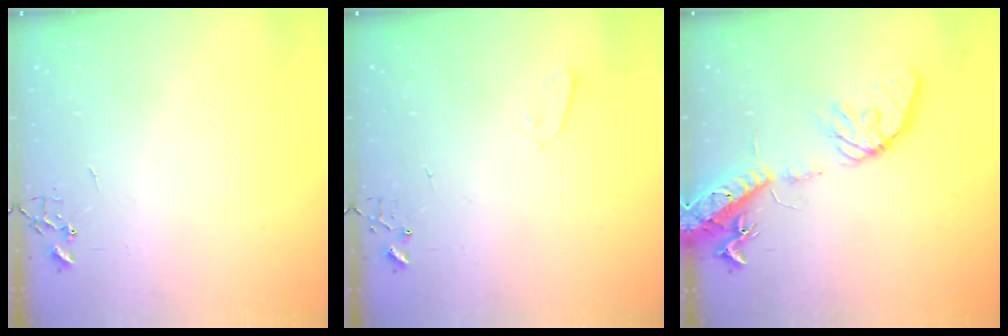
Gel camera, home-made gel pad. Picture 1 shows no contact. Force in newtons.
{"total": 2.8, "press": 2.7, "slide": 0.4}
{"total": 18.6, "press": 18.2, "slide": 3.5}